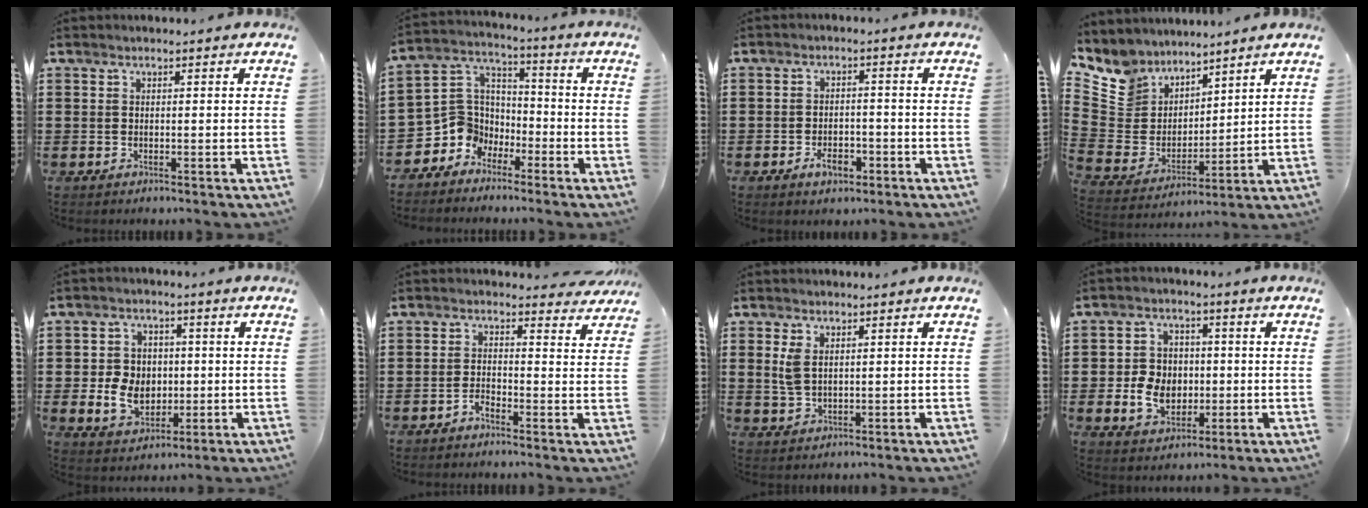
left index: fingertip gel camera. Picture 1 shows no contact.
{"total": 7.0, "force": [-3.4, 6.1, 0.6], "torque": [-0.064, -0.005, -0.074]}
{"total": 3.5, "force": [-2.1, 1.8, 2.2], "torque": [-0.038, 0.005, -0.039]}
{"total": 8.3, "force": [6.6, 5.0, -0.4], "torque": [-0.050, -0.060, 0.130]}
{"total": 6.7, "force": [-0.2, 5.7, 3.4], "torque": [-0.078, 0.011, -0.004]}
{"total": 1.4, "force": [-0.2, 1.0, 1.0], "torque": [-0.016, -0.001, -0.008]}
{"total": 3.0, "force": [1.0, 1.7, 2.3], "torque": [-0.059, 0.005, 0.015]}
{"total": 6.4, "force": [-0.6, 5.4, 3.4], "torque": [-0.075, 0.009, -0.011]}